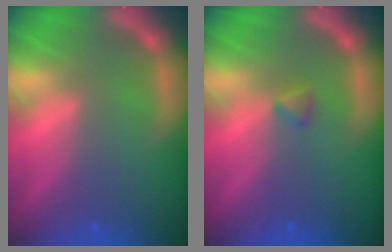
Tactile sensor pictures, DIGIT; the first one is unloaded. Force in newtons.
{"total": 0.9}